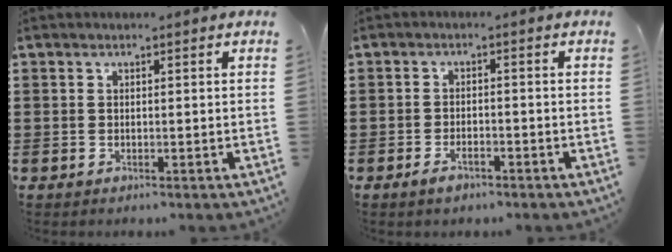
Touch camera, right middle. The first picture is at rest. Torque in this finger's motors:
{"motor_torque": [1.87, 0.27, 0.02, 0.02]}